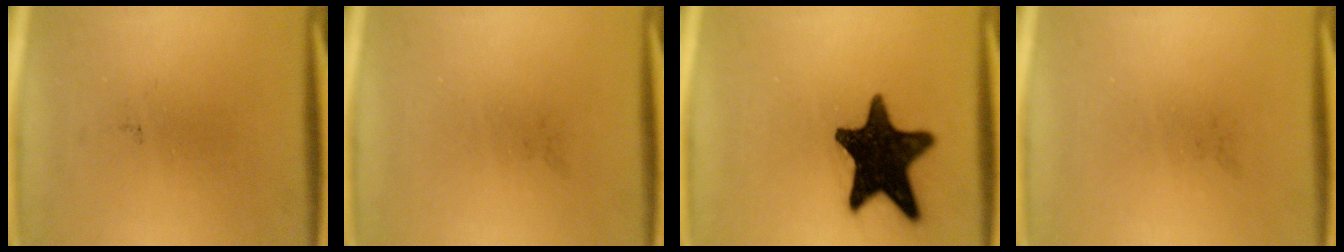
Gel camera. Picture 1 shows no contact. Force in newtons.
{"total": 0.0}
{"total": 17.1}
{"total": 0.0}